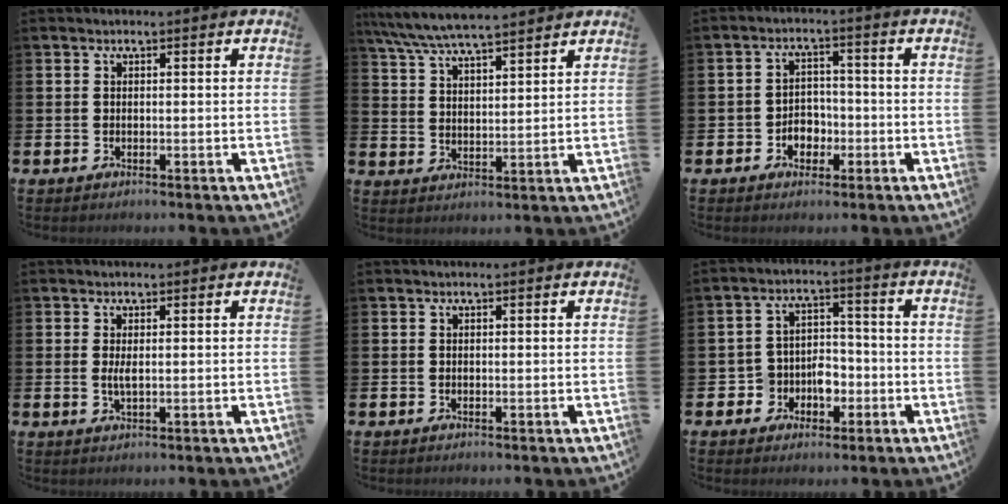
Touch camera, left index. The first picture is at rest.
{"total": 6.9, "force": [6.5, 0.6, 2.1], "torque": [-0.067, -0.029, 0.119]}
{"total": 3.5, "force": [-1.6, 2.8, 1.4], "torque": [-0.028, 0.003, -0.038]}
{"total": 1.7, "force": [0.2, 0.5, 1.6], "torque": [-0.026, -0.002, 0.002]}
{"total": 0.0}
{"total": 5.0, "force": [-1.7, 4.4, 1.6], "torque": [-0.037, 0.004, -0.038]}